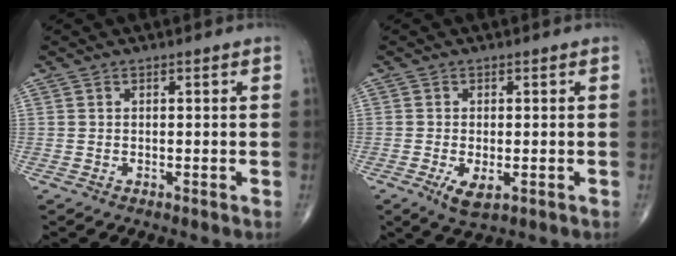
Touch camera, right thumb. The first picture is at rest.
{"total": 3.8, "force": [-1.3, 1.7, 3.2], "torque": [-0.057, -0.008, -0.019]}